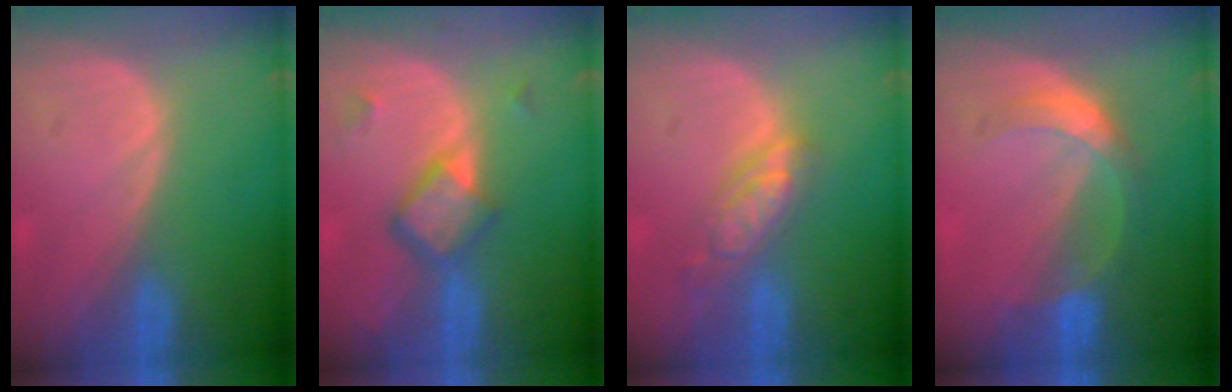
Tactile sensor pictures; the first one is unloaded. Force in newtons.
{"total": 5.9, "press": 5.0, "slide": 3.0}
{"total": 5.6, "press": 5.1, "slide": 2.4}
{"total": 5.6, "press": 5.0, "slide": 2.5}